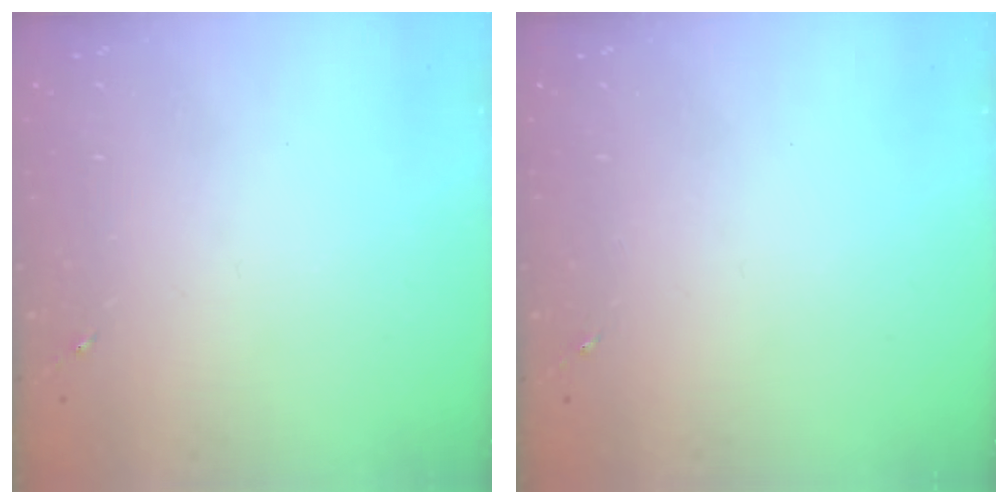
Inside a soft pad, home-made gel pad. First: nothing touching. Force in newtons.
{"total": 0.0}